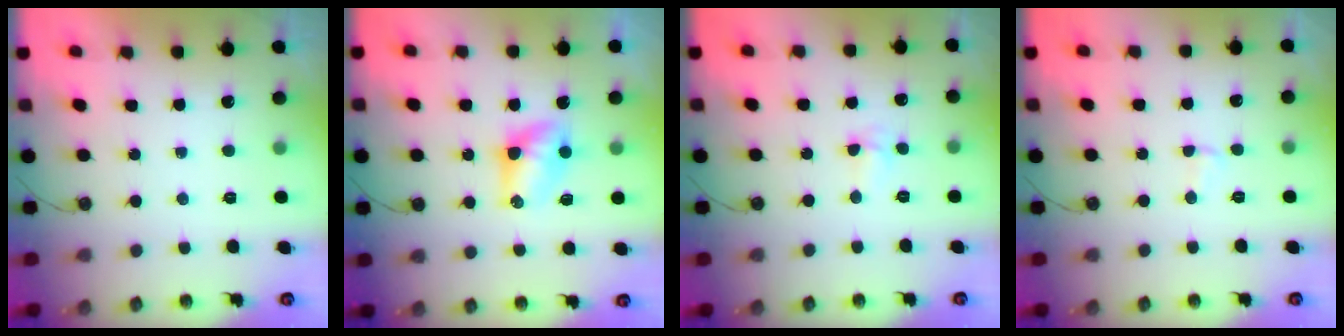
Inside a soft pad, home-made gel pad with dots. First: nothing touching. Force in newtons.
{"total": 7.8, "press": 6.6, "slide": 4.2}
{"total": 3.4, "press": 3.4, "slide": 0.5}
{"total": 2.3, "press": 2.3, "slide": 0.5}